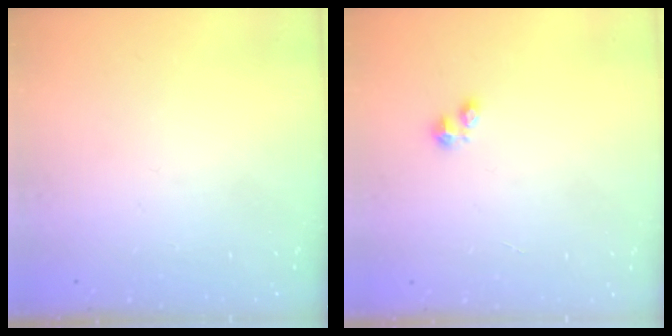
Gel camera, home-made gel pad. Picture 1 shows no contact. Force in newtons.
{"total": 1.9, "press": 1.8, "slide": 0.2}